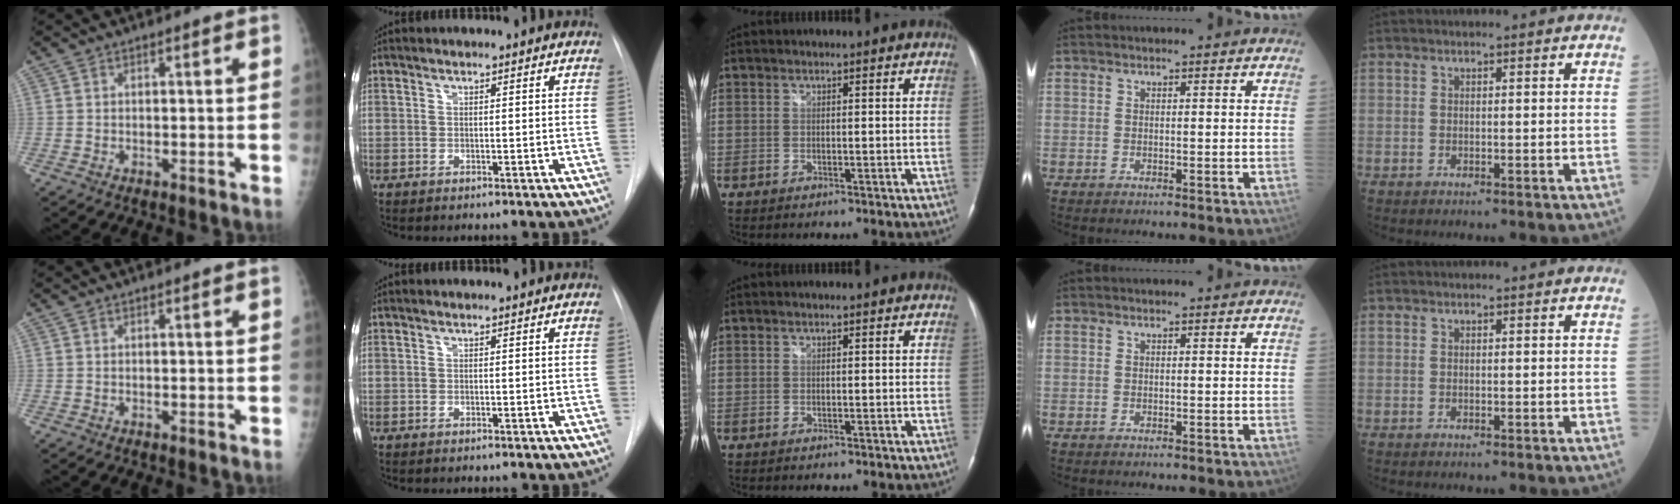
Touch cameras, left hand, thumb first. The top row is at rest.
{}